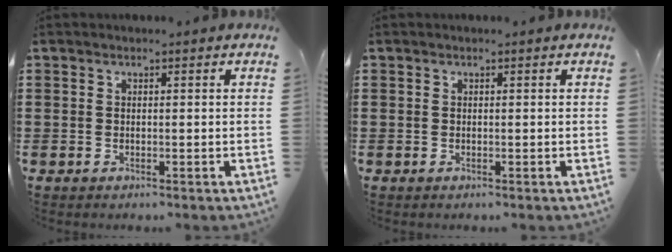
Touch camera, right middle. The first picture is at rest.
{"total": 0.0}